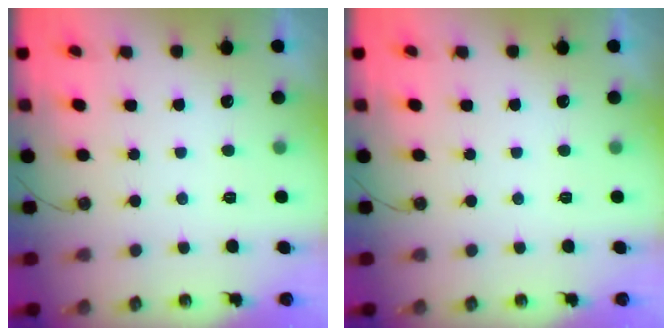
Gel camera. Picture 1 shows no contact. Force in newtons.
{"total": 0.0}